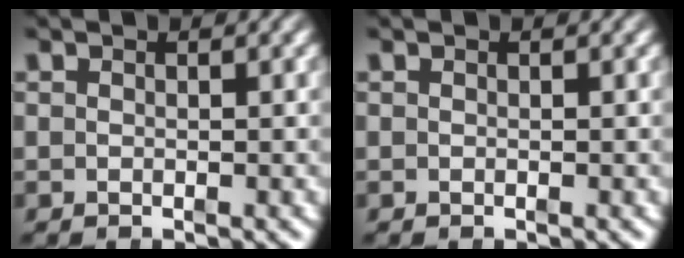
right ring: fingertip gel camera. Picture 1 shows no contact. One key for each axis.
{"total": 0.0}